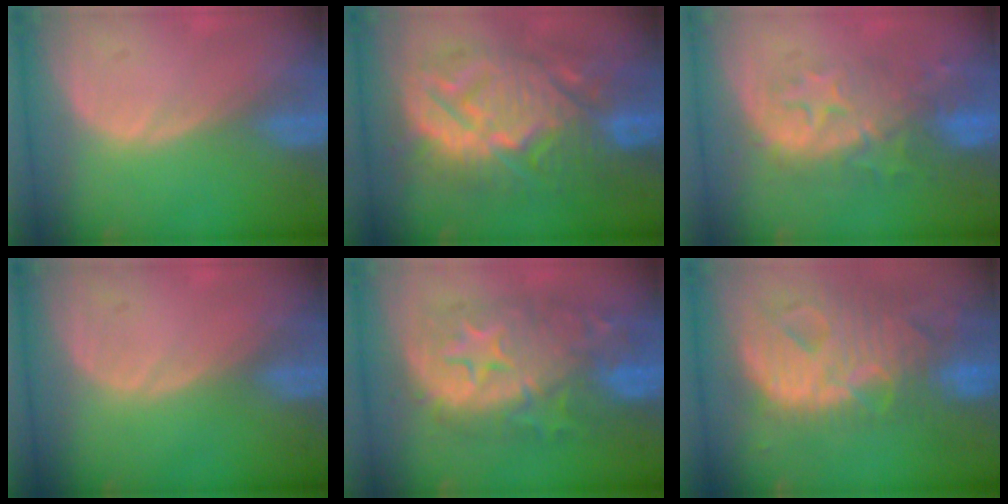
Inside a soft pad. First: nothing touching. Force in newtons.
{"total": 13.7, "press": 13.6, "slide": 1.3}
{"total": 9.1, "press": 8.6, "slide": 3.0}
{"total": 0.0}
{"total": 11.9, "press": 11.9, "slide": 1.0}
{"total": 13.3, "press": 11.4, "slide": 7.0}